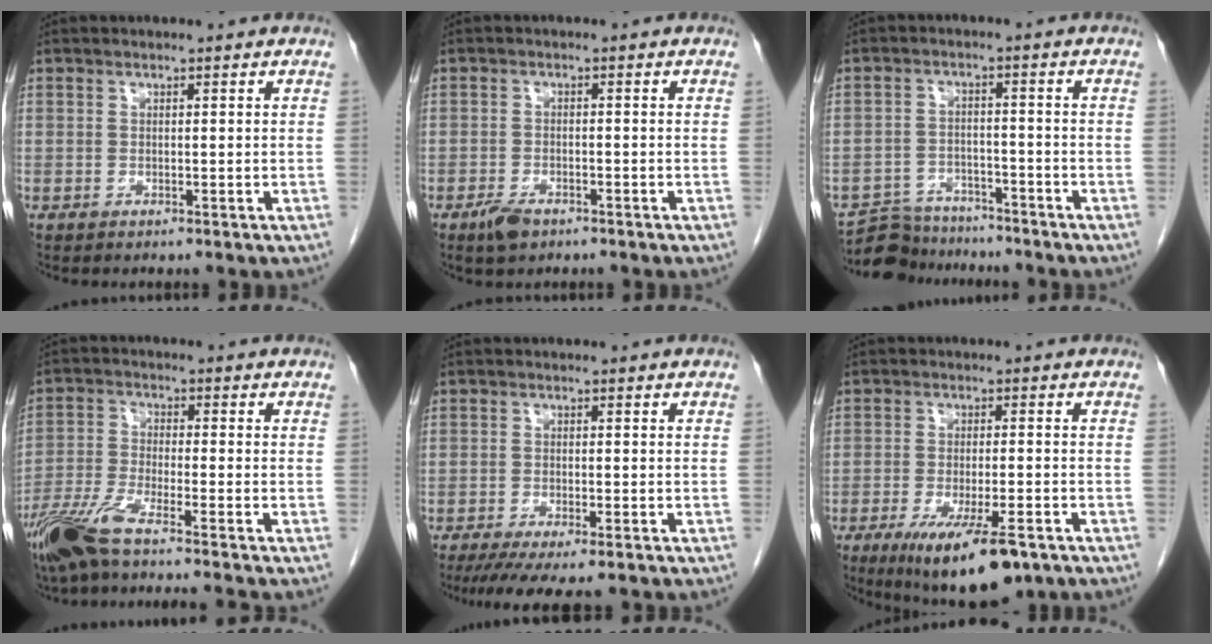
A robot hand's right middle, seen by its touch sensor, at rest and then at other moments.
{"total": 3.2, "force": [-2.2, 1.4, 1.9], "torque": [-0.040, -0.002, -0.034]}
{"total": 7.6, "force": [-7.0, 2.8, 0.0], "torque": [0.006, 0.012, -0.115]}
{"total": 9.8, "force": [-7.8, -0.6, 5.9], "torque": [-0.113, -0.033, -0.143]}
{"total": 8.7, "force": [-6.8, 1.1, 5.2], "torque": [-0.073, -0.018, -0.105]}
{"total": 12.0, "force": [-7.4, 2.5, 9.1], "torque": [-0.140, -0.025, -0.111]}